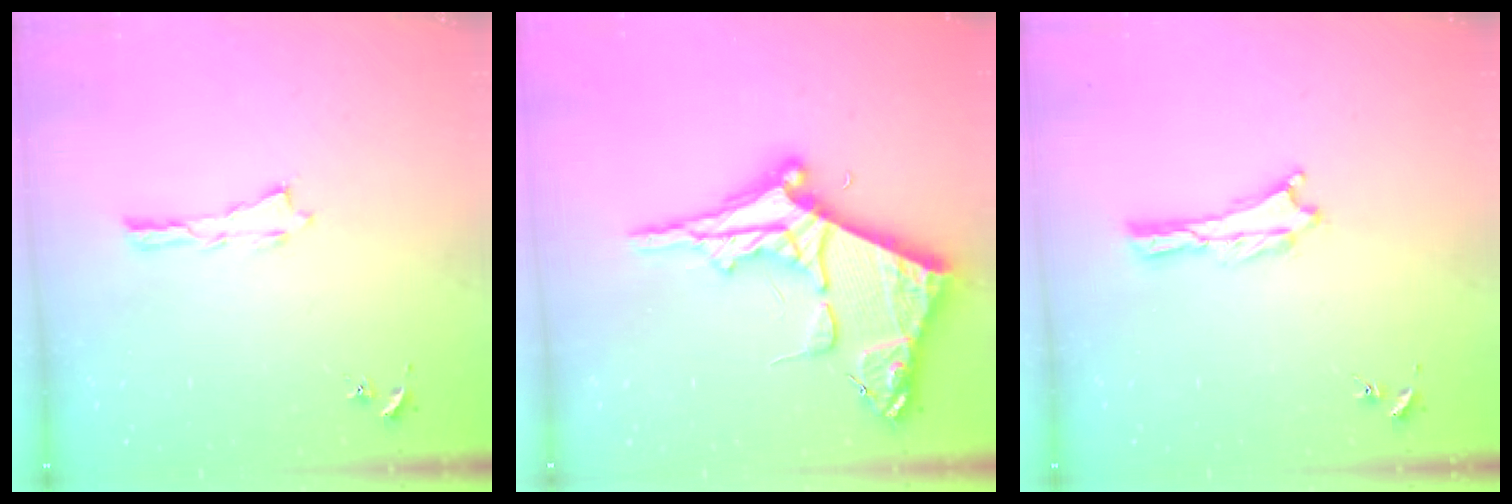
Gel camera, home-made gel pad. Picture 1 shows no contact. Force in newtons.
{"total": 10.3, "press": 10.2, "slide": 1.0}
{"total": 0.0}